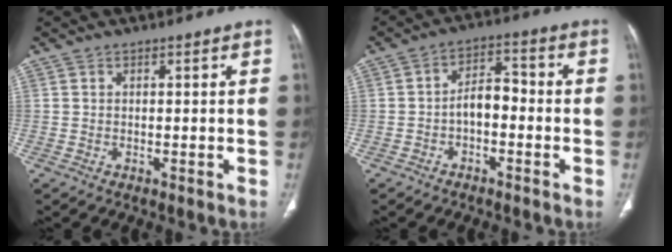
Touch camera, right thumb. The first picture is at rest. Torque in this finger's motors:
{"motor_torque": [0.86, 1.35, 0.87, -0.41, 0.02]}